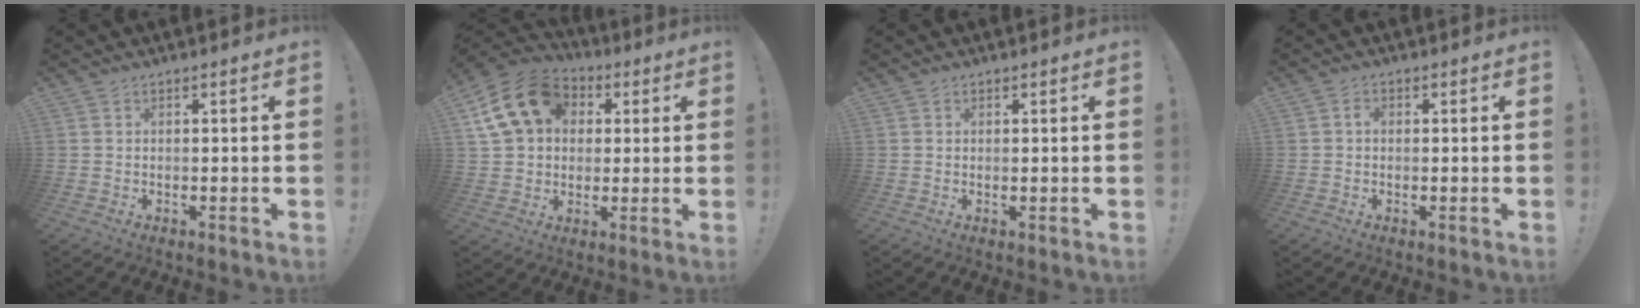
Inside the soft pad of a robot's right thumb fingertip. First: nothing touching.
{"total": 16.2, "force": [5.2, 12.8, 8.5], "torque": [-0.131, -0.011, 0.102]}
{"total": 0.0}
{"total": 1.3, "force": [-0.3, 0.9, 1.0], "torque": [-0.028, 0.010, -0.005]}